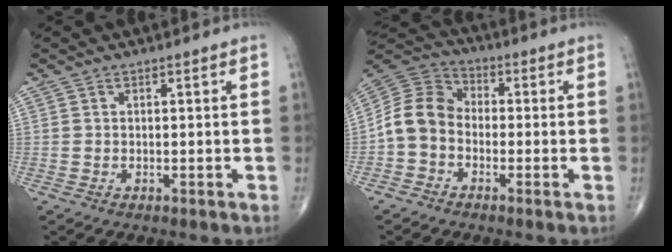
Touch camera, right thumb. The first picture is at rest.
{"total": 8.8, "force": [-2.1, 6.9, 5.0], "torque": [-0.085, 0.032, -0.058]}